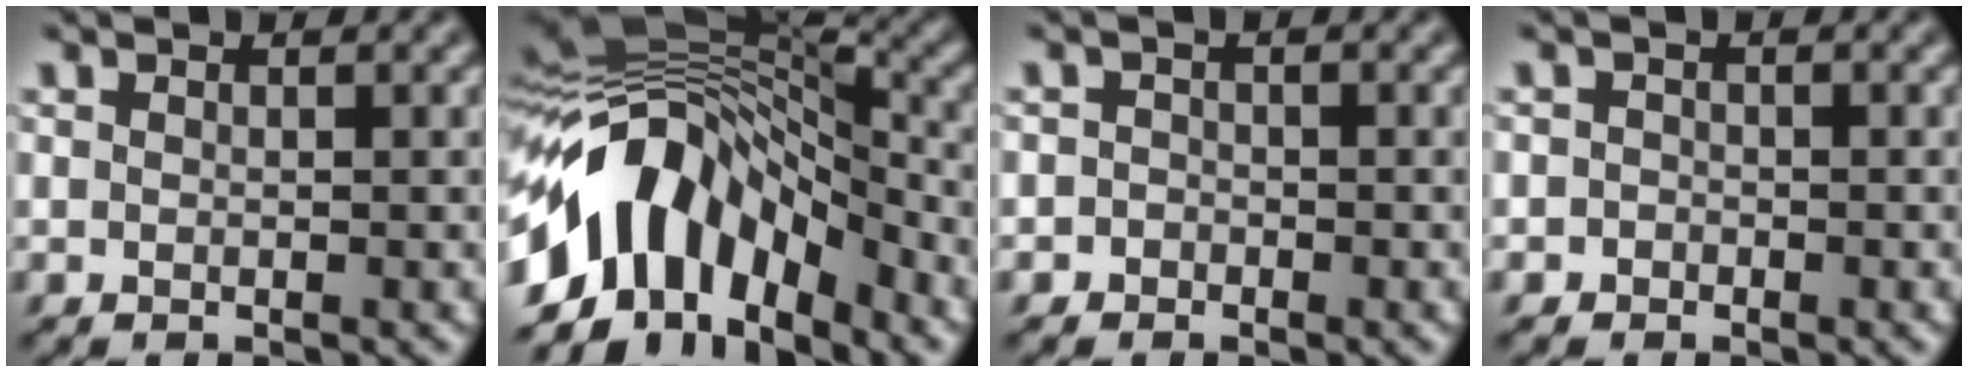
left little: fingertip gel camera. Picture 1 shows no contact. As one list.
[{"total": 12.4, "force": [-5.3, 7.3, 8.5], "torque": [-0.146, 0.025, -0.101]}, {"total": 1.5, "force": [-0.6, 1.4, 0.0], "torque": [0.021, 0.009, -0.024]}, {"total": 1.2, "force": [-0.4, 1.1, 0.0], "torque": [0.016, 0.003, -0.017]}]